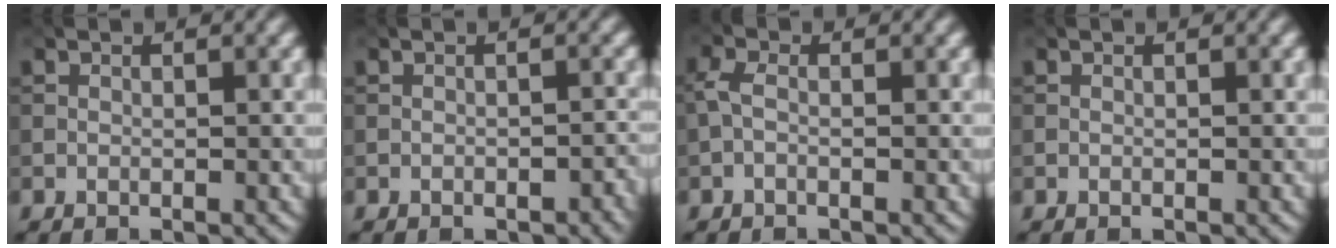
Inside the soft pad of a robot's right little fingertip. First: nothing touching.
{"total": 1.1, "force": [-0.6, 0.5, 0.8], "torque": [-0.014, 0.001, -0.006]}
{"total": 1.8, "force": [-0.5, 1.0, 1.4], "torque": [-0.037, 0.003, -0.016]}
{"total": 0.0}